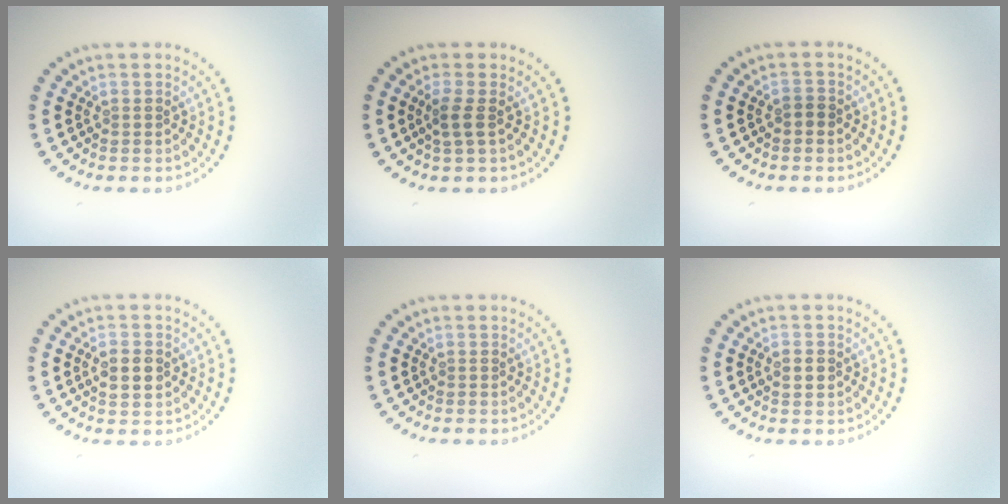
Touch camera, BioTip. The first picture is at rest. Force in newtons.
{"total": 1.6, "press": 1.3, "slide": 0.8}
{"total": 0.7, "press": 0.7, "slide": 0.3}
{"total": 2.4, "press": 2.4, "slide": 0.1}
{"total": 0.0}
{"total": 1.1, "press": 1.1, "slide": 0.1}